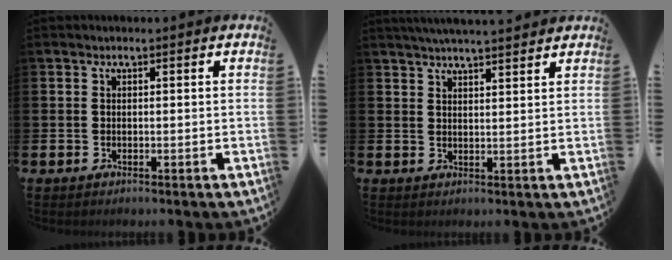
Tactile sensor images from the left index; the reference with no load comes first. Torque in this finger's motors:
{"motor_torque": [0.96, -1.18, 0.82, 0.21]}